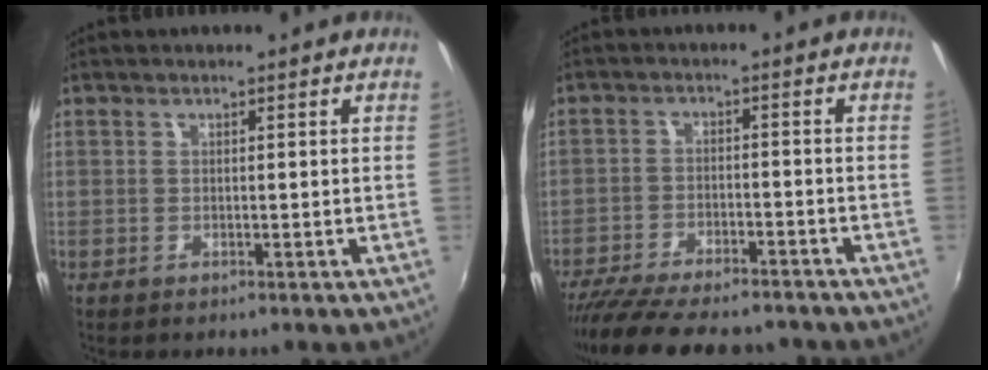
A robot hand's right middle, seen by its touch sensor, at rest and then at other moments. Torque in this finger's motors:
{"motor_torque": [1.03, -1.11, 0.28, 0.10]}